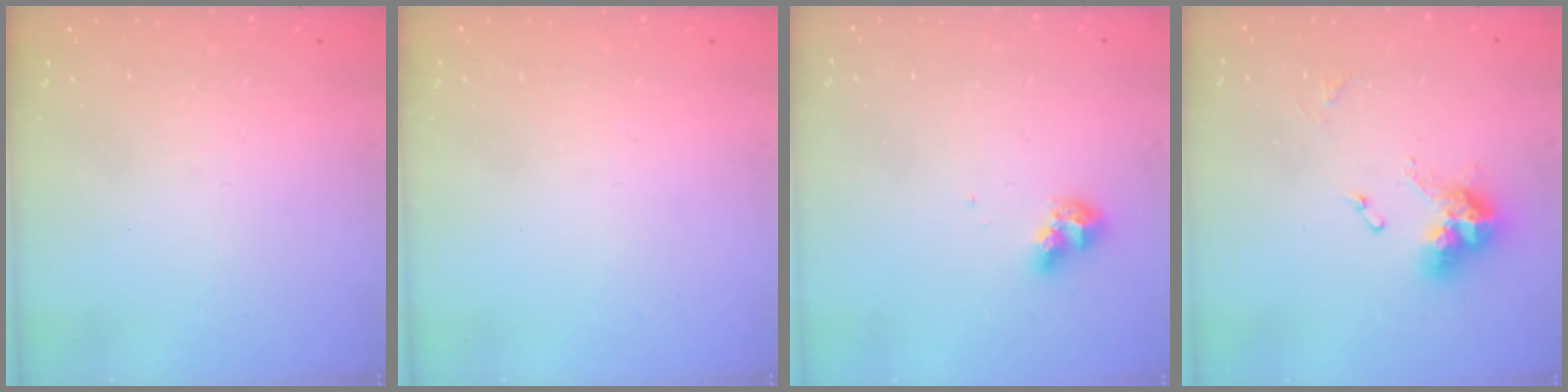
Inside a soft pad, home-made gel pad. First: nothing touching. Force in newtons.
{"total": 0.0}
{"total": 8.1, "press": 8.1, "slide": 0.8}
{"total": 11.5, "press": 11.4, "slide": 1.4}